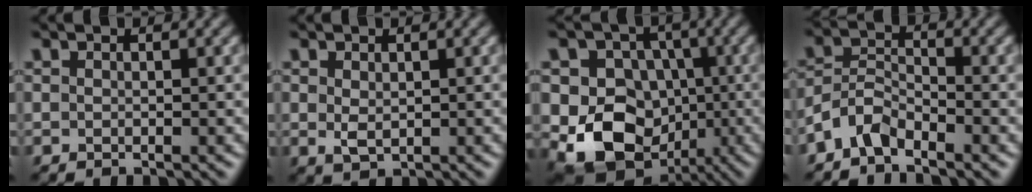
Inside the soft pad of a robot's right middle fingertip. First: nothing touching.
{"total": 1.5, "force": [0.3, 1.0, 1.2], "torque": [-0.025, -0.002, 0.010]}
{"total": 10.6, "force": [-1.9, 9.0, 5.2], "torque": [-0.072, -0.012, -0.054]}
{"total": 3.2, "force": [-2.5, 1.3, 1.4], "torque": [-0.030, 0.008, -0.061]}